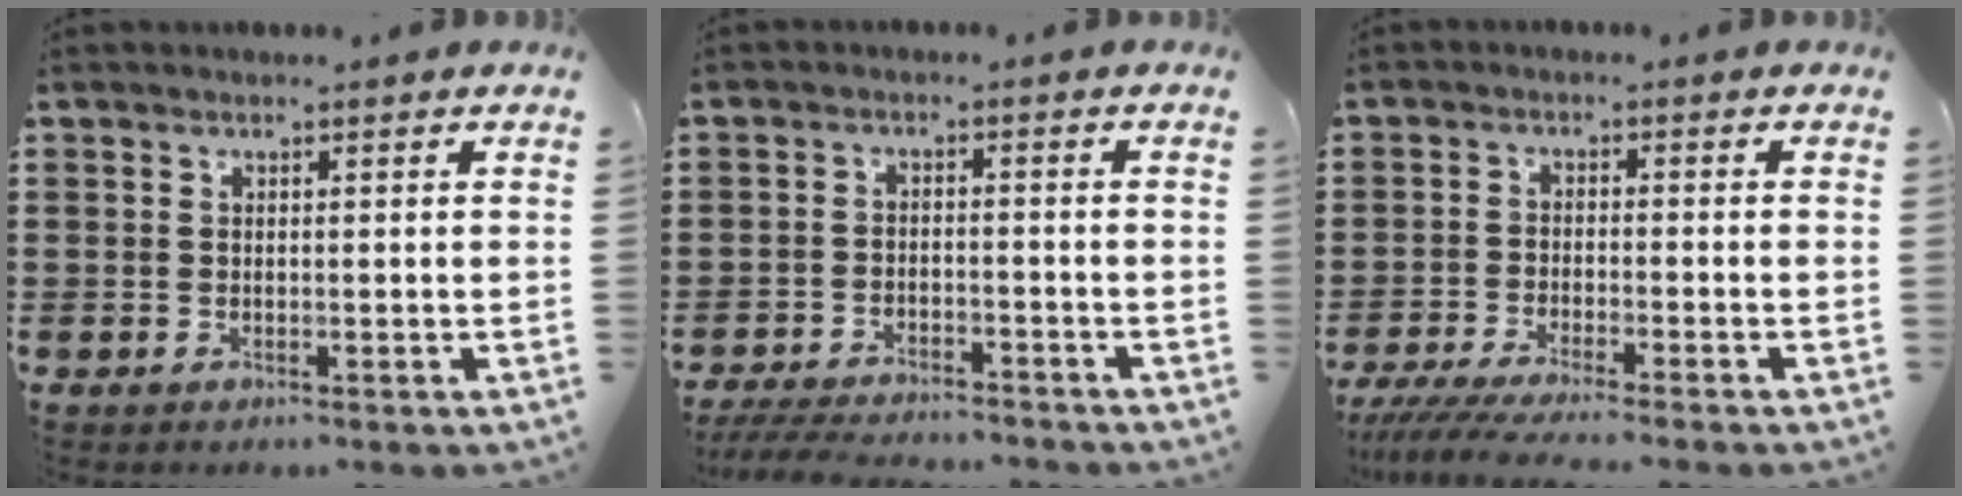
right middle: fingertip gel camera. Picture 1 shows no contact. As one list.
[{"total": 4.5, "force": [-4.4, 0.5, 1.1], "torque": [-0.030, -0.002, -0.091]}, {"total": 4.1, "force": [-3.7, -0.1, 1.7], "torque": [-0.043, -0.014, -0.075]}]